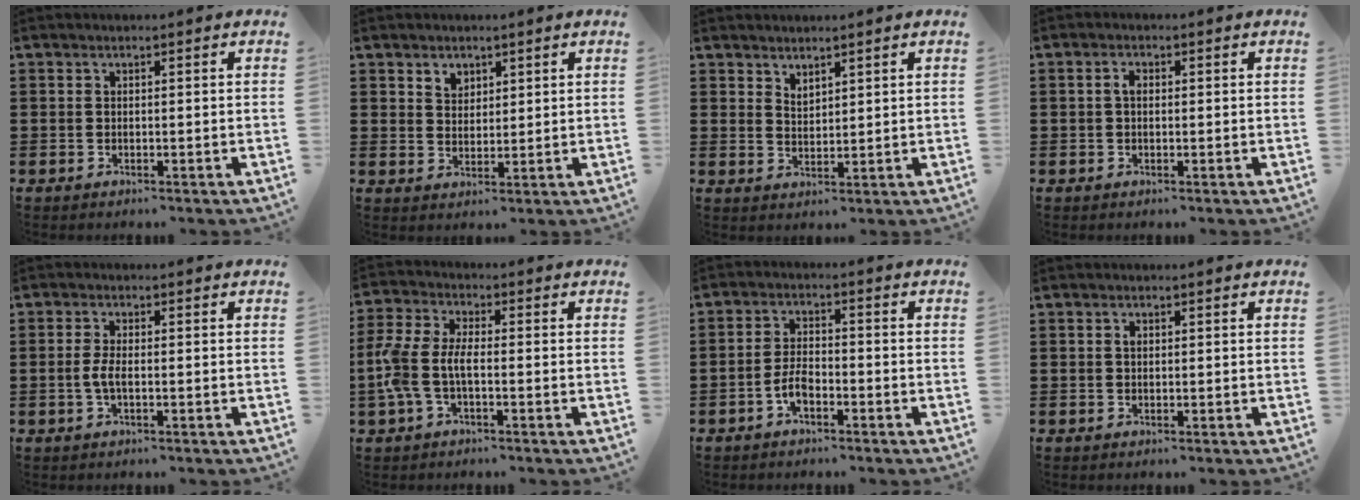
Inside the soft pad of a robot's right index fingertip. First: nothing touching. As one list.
[{"total": 2.7, "force": [2.0, 1.8, 0.4], "torque": [-0.015, 0.006, 0.038]}, {"total": 2.1, "force": [2.0, 0.6, -0.1], "torque": [-0.002, 0.003, 0.040]}, {"total": 1.6, "force": [0.1, 0.9, 1.4], "torque": [-0.028, 0.005, 0.001]}, {"total": 2.9, "force": [-0.6, 0.8, 2.7], "torque": [-0.063, -0.004, -0.017]}, {"total": 5.8, "force": [-1.5, 2.6, 5.0], "torque": [-0.137, -0.008, -0.041]}, {"total": 4.2, "force": [-2.1, 1.7, 3.2], "torque": [-0.083, -0.003, -0.047]}, {"total": 0.8, "force": [0.2, 0.5, 0.5], "torque": [-0.013, 0.001, 0.004]}]